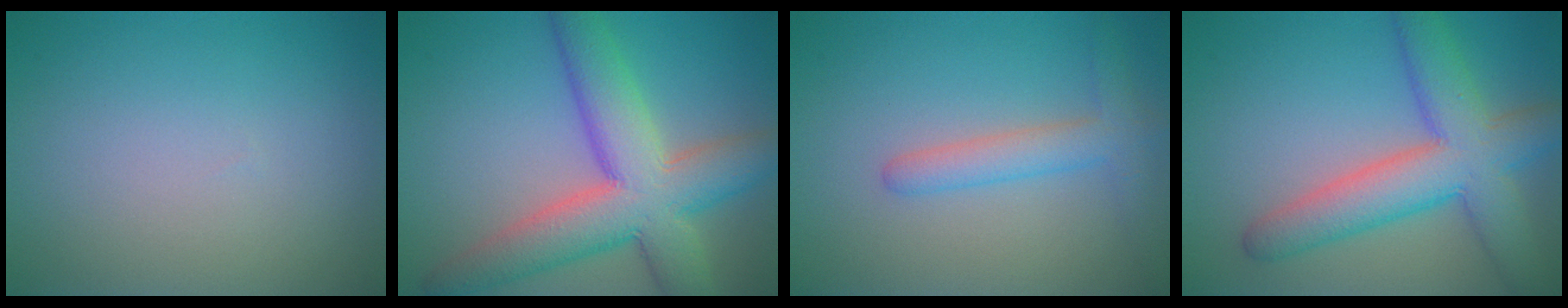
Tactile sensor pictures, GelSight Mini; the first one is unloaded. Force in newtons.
{"total": 9.5, "press": 9.5, "slide": 0.5}
{"total": 3.0, "press": 3.0, "slide": 0.2}
{"total": 7.8, "press": 7.8, "slide": 0.3}